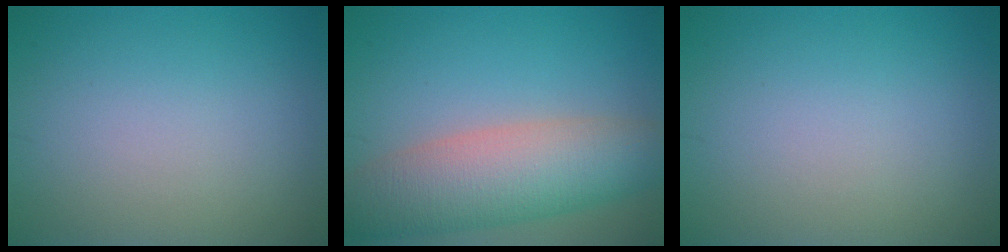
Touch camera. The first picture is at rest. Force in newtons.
{"total": 8.2, "press": 8.2, "slide": 0.3}
{"total": 0.0}